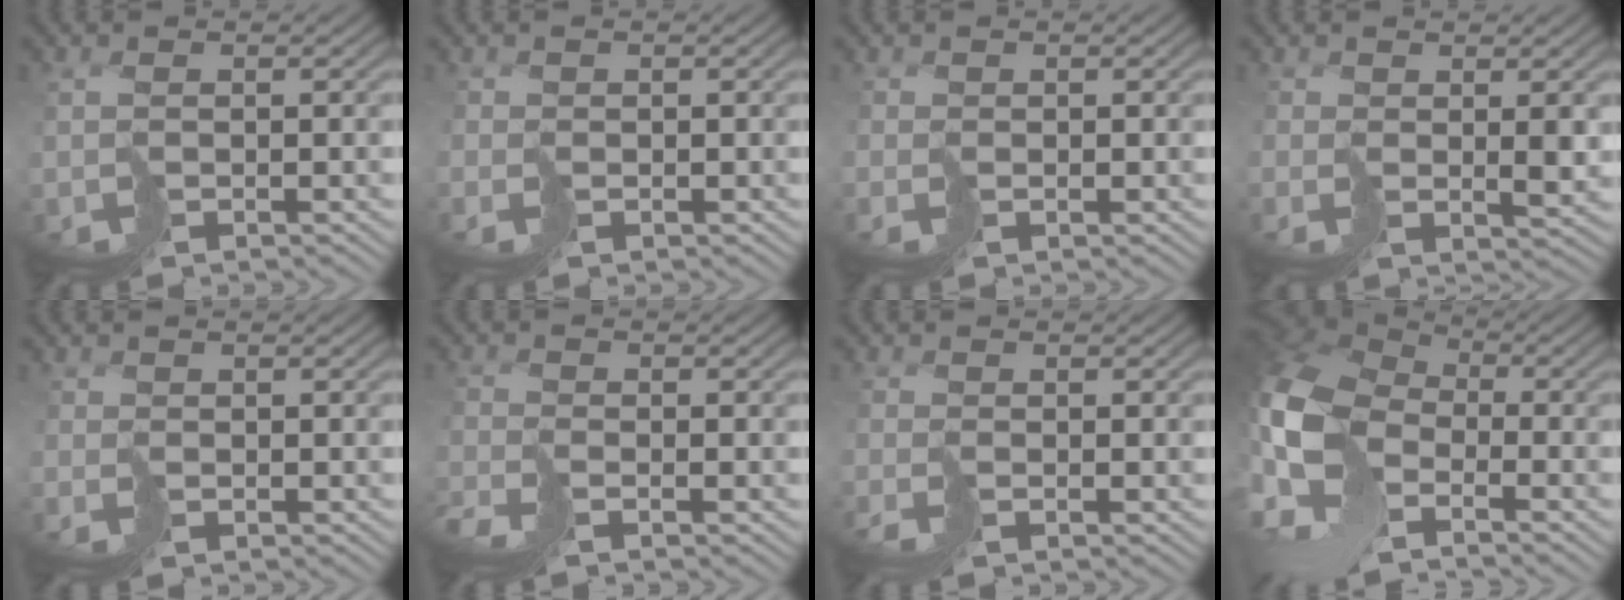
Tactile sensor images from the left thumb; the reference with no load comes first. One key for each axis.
{"total": 1.3, "fx": 0.1, "fy": 0.3, "fz": -1.2, "tx": 0.030, "ty": -0.003, "tz": -0.002}
{"total": 1.1, "fx": 0.3, "fy": -0.1, "fz": -1.0, "tx": 0.028, "ty": 0.001, "tz": 0.006}
{"total": 2.0, "fx": 1.7, "fy": 0.7, "fz": 0.8, "tx": -0.015, "ty": -0.004, "tz": 0.035}
{"total": 1.2, "fx": 0.2, "fy": 0.0, "fz": -1.2, "tx": 0.029, "ty": -0.002, "tz": 0.002}
{"total": 1.9, "fx": -1.7, "fy": -0.6, "fz": -0.3, "tx": 0.017, "ty": 0.002, "tz": -0.043}
{"total": 1.2, "fx": -0.3, "fy": -0.6, "fz": -1.0, "tx": 0.028, "ty": 0.006, "tz": -0.008}
{"total": 14.5, "fx": -4.3, "fy": 9.8, "fz": 9.9, "tx": -0.270, "ty": -0.025, "tz": -0.074}